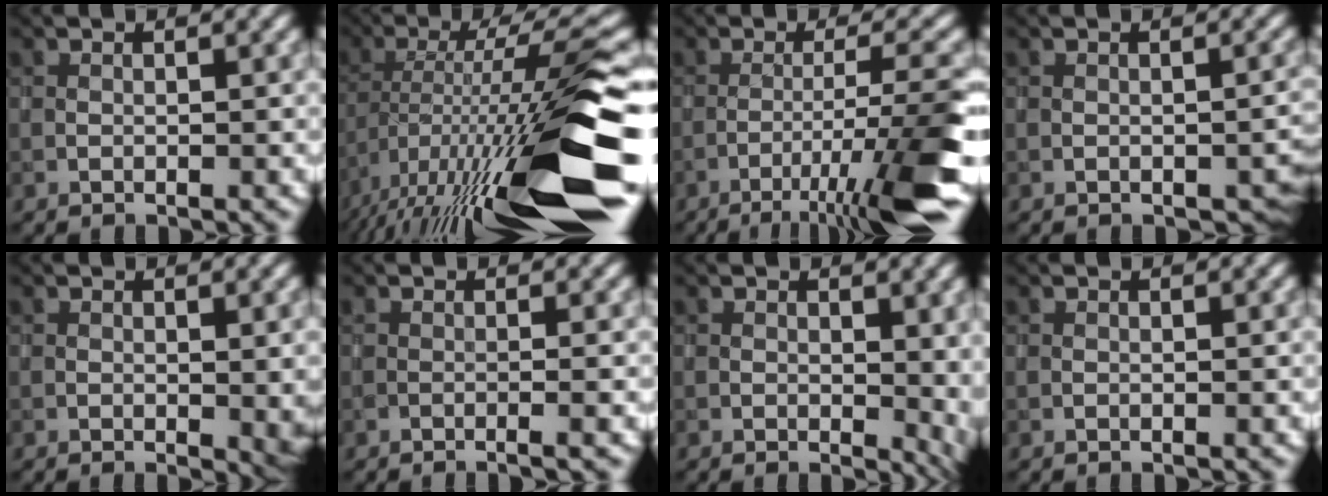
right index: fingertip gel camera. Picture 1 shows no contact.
{"total": 17.2, "force": [-6.8, 2.9, 15.6], "torque": [-0.261, 0.013, -0.115]}
{"total": 9.7, "force": [-5.4, 0.8, 8.0], "torque": [-0.111, 0.012, -0.086]}
{"total": 2.2, "force": [-0.8, 1.2, 1.7], "torque": [-0.023, -0.008, -0.003]}
{"total": 2.2, "force": [-0.1, 0.6, 2.1], "torque": [-0.021, -0.006, 0.000]}
{"total": 1.5, "force": [-0.4, 0.4, 1.4], "torque": [-0.014, -0.004, -0.017]}
{"total": 3.2, "force": [0.2, 1.7, 2.6], "torque": [-0.021, -0.007, 0.005]}
{"total": 0.0}